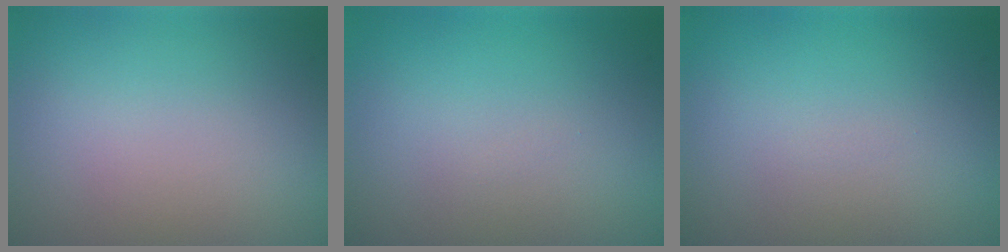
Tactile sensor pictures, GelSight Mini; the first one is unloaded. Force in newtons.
{"total": 0.0}
{"total": 0.0}